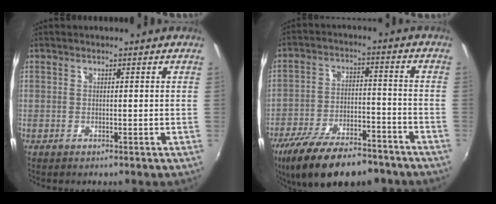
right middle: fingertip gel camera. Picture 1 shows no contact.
{"total": 19.9, "force": [-15.1, 7.2, 10.9], "torque": [-0.215, -0.026, -0.235]}